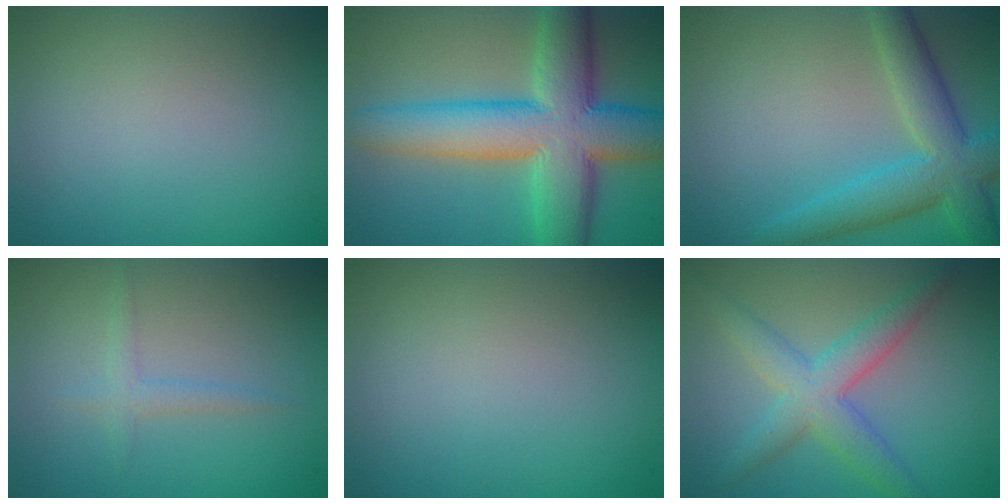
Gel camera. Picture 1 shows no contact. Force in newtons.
{"total": 11.5, "press": 11.5, "slide": 0.3}
{"total": 6.3, "press": 6.3, "slide": 0.2}
{"total": 1.4, "press": 1.4, "slide": 0.1}
{"total": 0.0}
{"total": 4.7, "press": 4.7, "slide": 0.2}